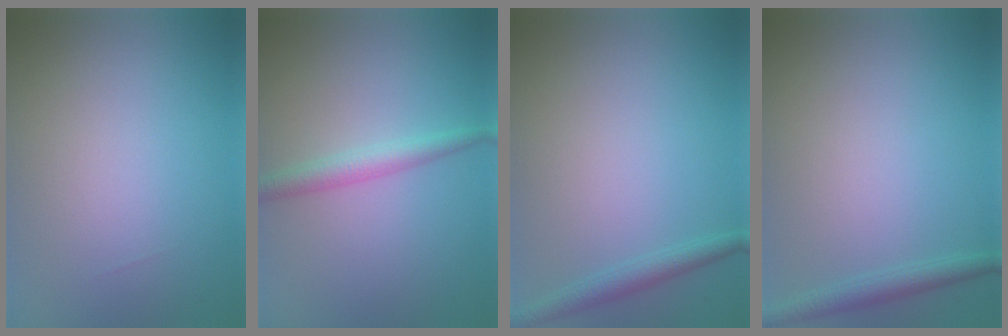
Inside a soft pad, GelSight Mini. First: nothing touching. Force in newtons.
{"total": 2.2, "press": 2.2, "slide": 0.1}
{"total": 1.8, "press": 1.8, "slide": 0.1}
{"total": 1.8, "press": 1.8, "slide": 0.1}